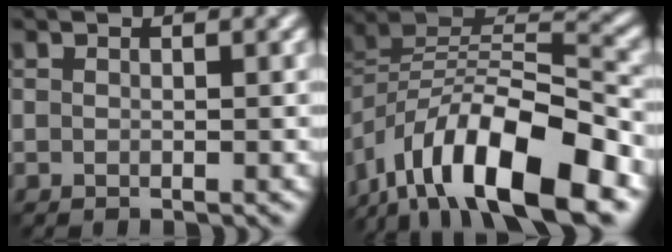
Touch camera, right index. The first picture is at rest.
{"total": 13.7, "force": [-7.8, 5.9, 9.6], "torque": [-0.164, 0.012, -0.143]}